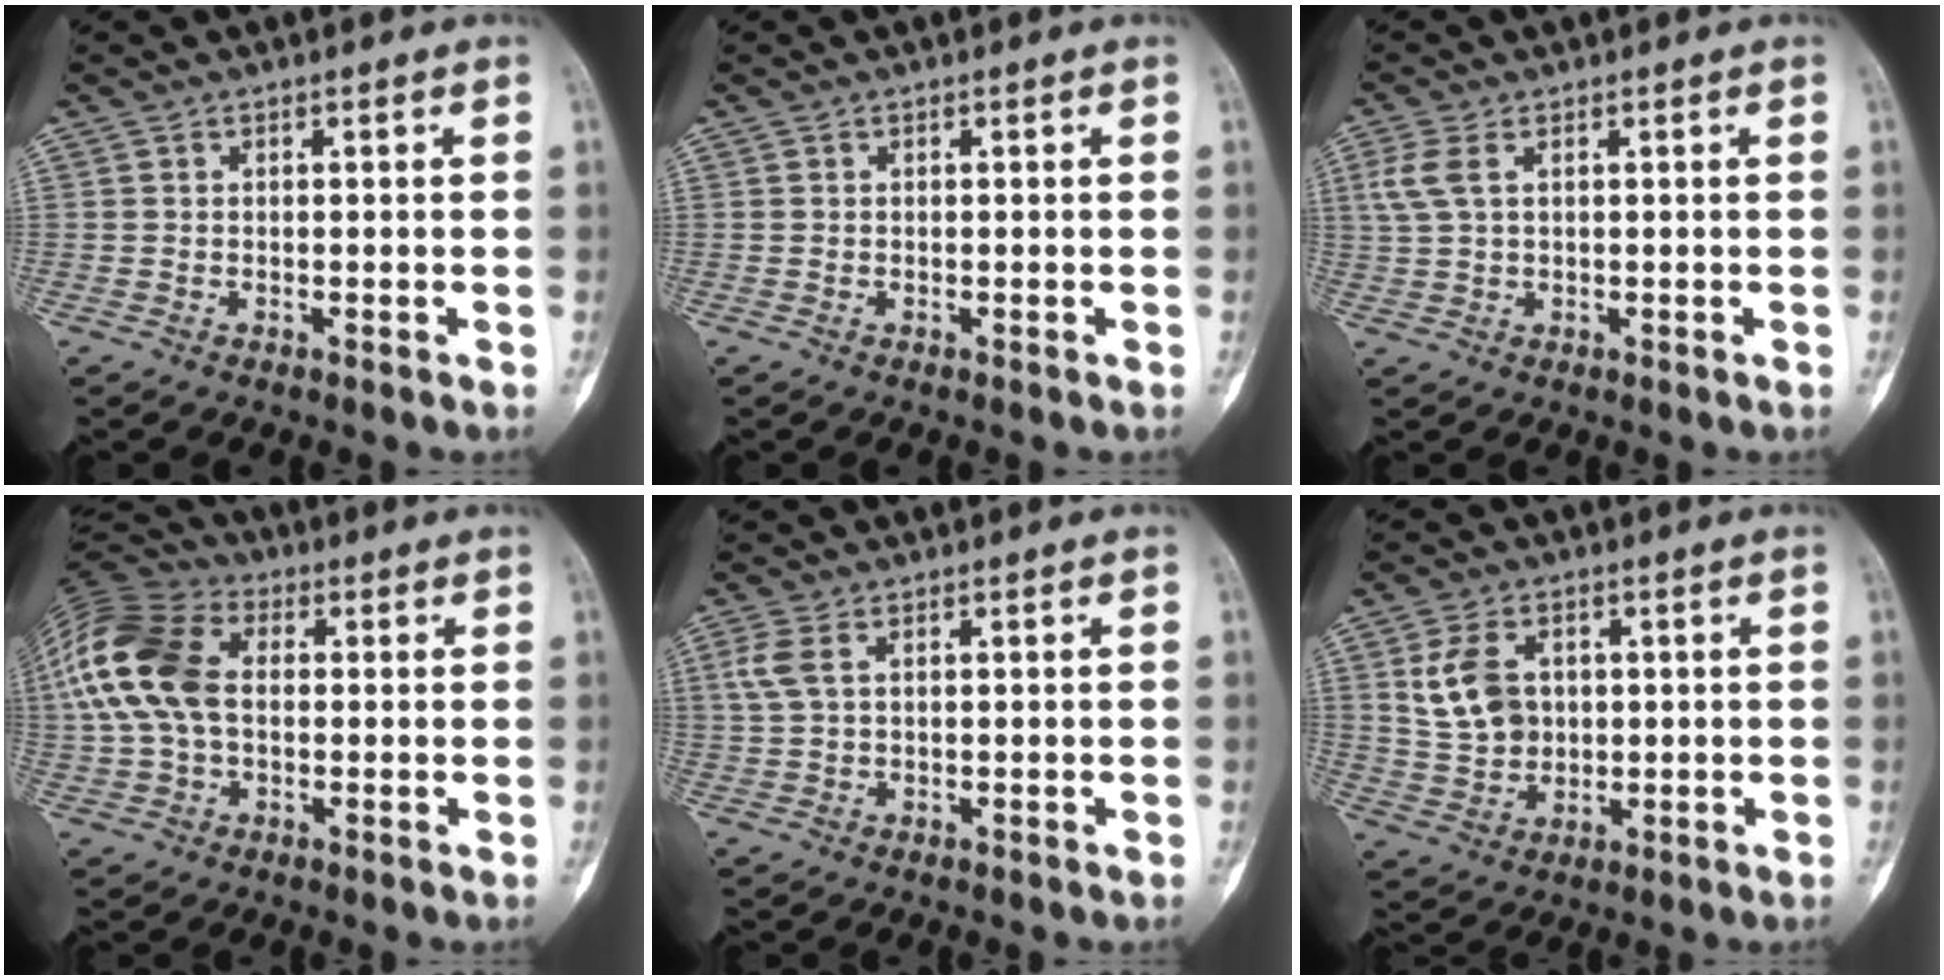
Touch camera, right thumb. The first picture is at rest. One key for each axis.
{"total": 0.0}
{"total": 4.0, "fx": 1.4, "fy": 2.0, "fz": 3.2, "tx": -0.093, "ty": 0.011, "tz": 0.032}
{"total": 16.6, "fx": 1.5, "fy": 10.9, "fz": 12.4, "tx": -0.268, "ty": 0.029, "tz": 0.021}
{"total": 3.6, "fx": 1.2, "fy": 1.8, "fz": 2.8, "tx": -0.085, "ty": 0.011, "tz": 0.027}
{"total": 8.8, "fx": 2.1, "fy": 6.5, "fz": 5.6, "tx": -0.094, "ty": -0.003, "tz": 0.050}